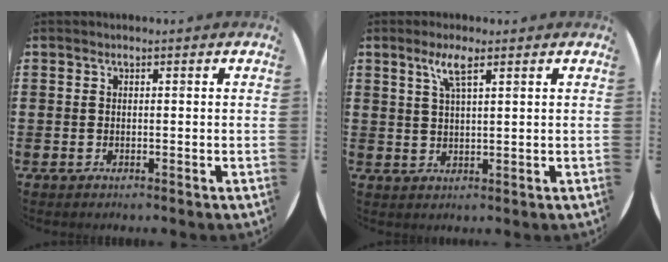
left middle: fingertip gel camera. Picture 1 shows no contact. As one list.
[{"total": 3.8, "force": [2.3, 0.5, 2.9], "torque": [-0.061, 0.007, 0.039]}]